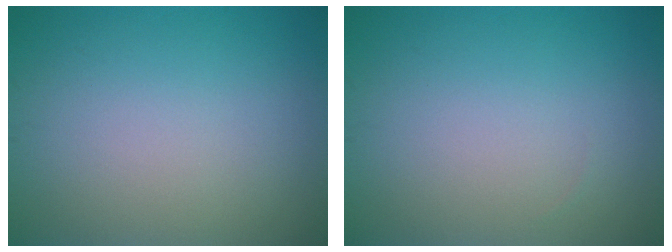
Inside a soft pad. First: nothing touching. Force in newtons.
{"total": 0.0}